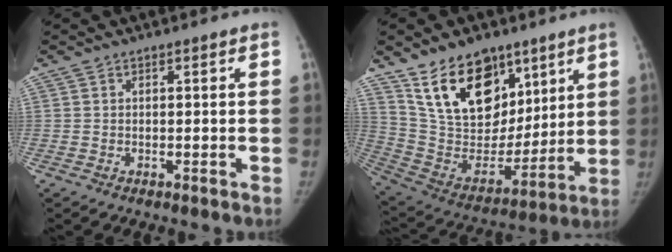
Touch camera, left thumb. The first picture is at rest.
{"total": 20.9, "force": [12.6, 12.6, 11.0], "torque": [-0.143, -0.060, 0.236]}